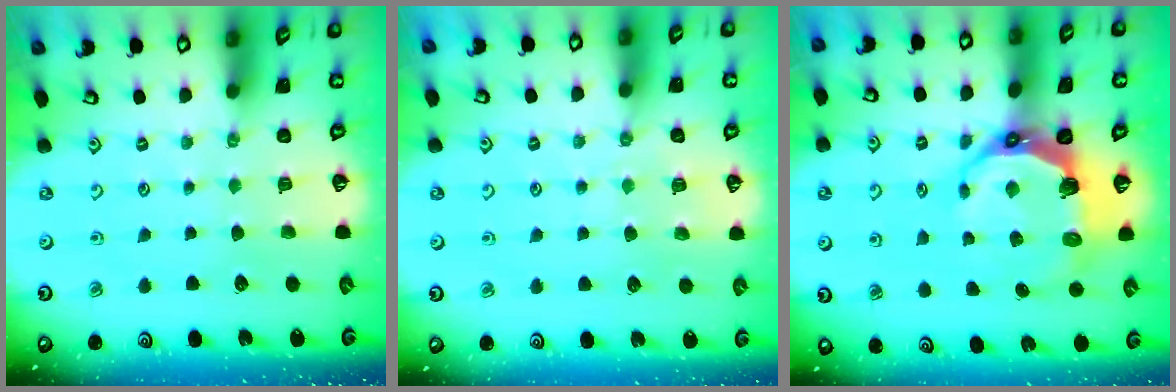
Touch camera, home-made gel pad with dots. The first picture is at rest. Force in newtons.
{"total": 4.3, "press": 4.3, "slide": 0.4}
{"total": 10.5, "press": 8.8, "slide": 5.8}